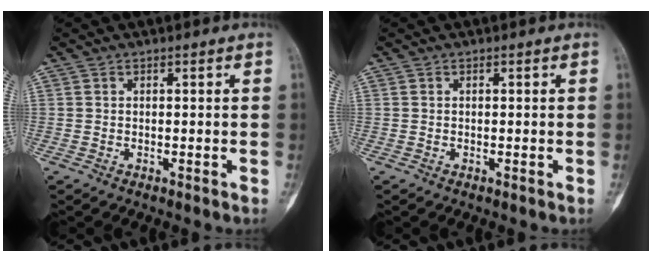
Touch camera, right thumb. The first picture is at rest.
{"total": 0.0}